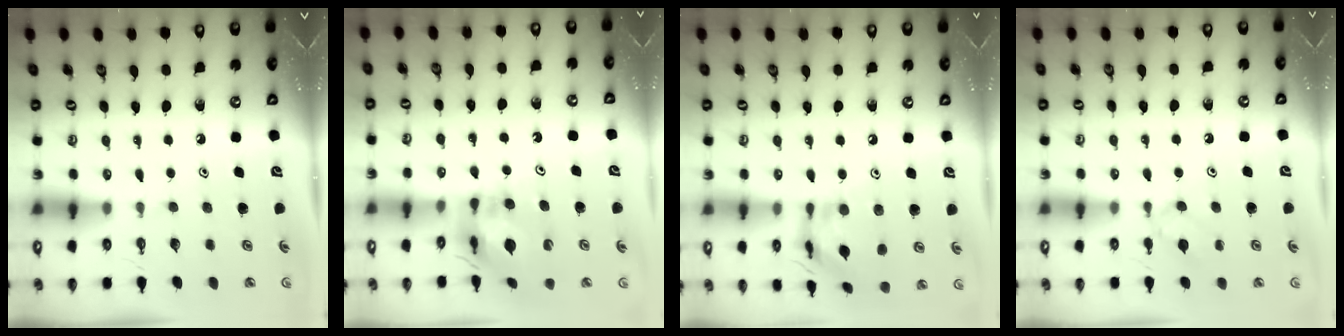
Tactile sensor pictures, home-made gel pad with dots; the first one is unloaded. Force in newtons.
{"total": 12.0, "press": 11.9, "slide": 1.6}
{"total": 13.5, "press": 13.4, "slide": 1.1}
{"total": 2.9, "press": 2.8, "slide": 0.6}